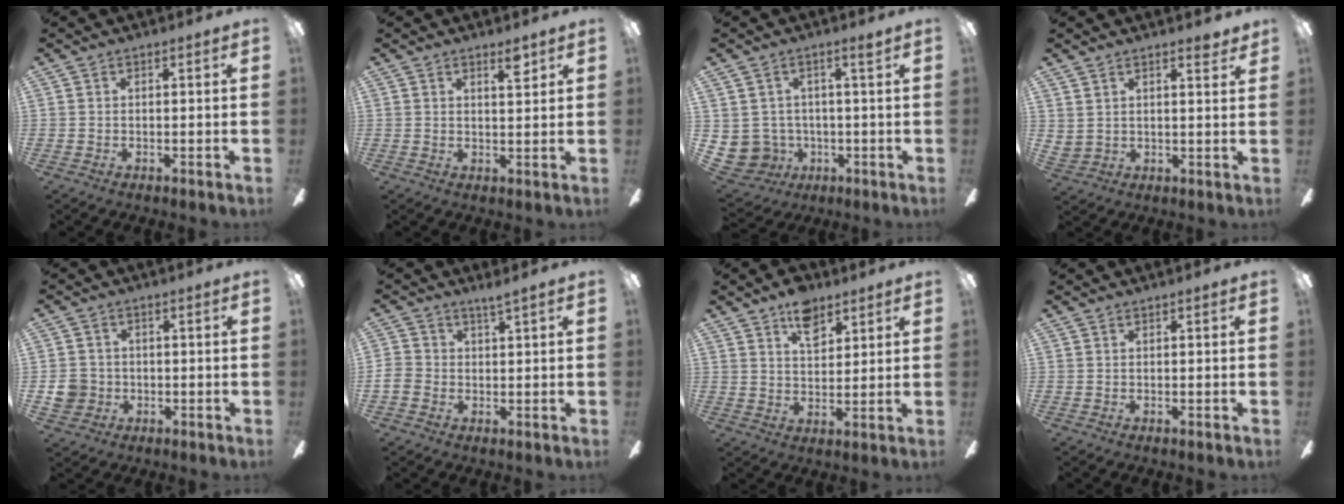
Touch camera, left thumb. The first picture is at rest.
{"total": 3.4, "force": [2.5, 0.7, 2.3], "torque": [-0.028, -0.008, 0.036]}
{"total": 6.5, "force": [1.0, 6.2, 1.8], "torque": [-0.056, -0.009, 0.023]}
{"total": 4.1, "force": [3.6, 1.6, 0.8], "torque": [-0.009, -0.018, 0.066]}
{"total": 5.7, "force": [-1.1, 5.4, 1.5], "torque": [-0.027, 0.009, -0.018]}
{"total": 2.2, "force": [0.2, 1.7, 1.3], "torque": [-0.024, 0.005, 0.005]}
{"total": 8.4, "force": [5.3, 4.8, 4.5], "torque": [-0.061, -0.016, 0.093]}
{"total": 0.0}